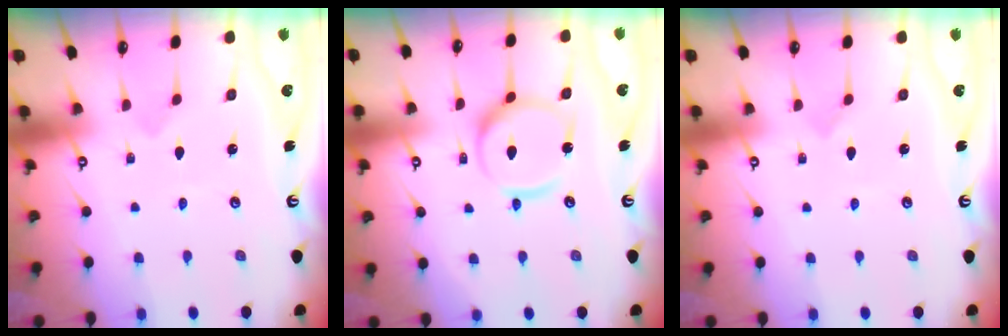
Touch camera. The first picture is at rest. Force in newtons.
{"total": 12.1, "press": 12.0, "slide": 1.1}
{"total": 0.0}